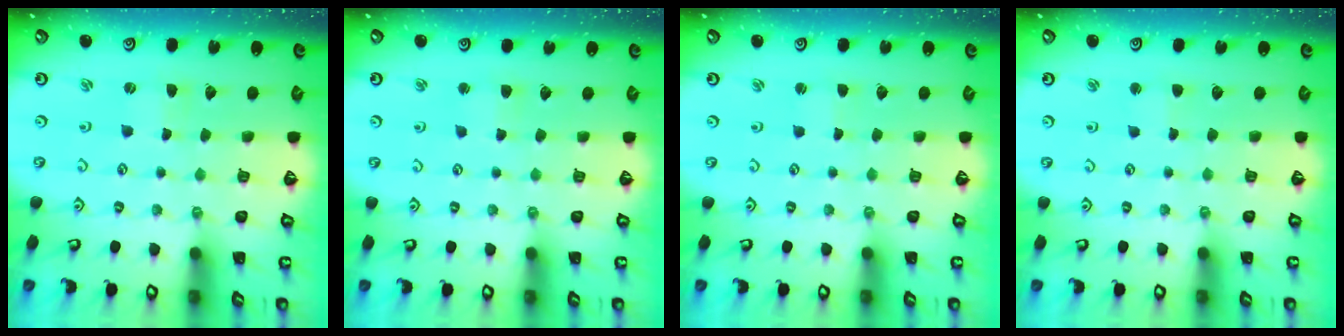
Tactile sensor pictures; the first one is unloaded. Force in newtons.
{"total": 3.4, "press": 3.4, "slide": 0.3}
{"total": 0.0}
{"total": 2.0, "press": 2.0, "slide": 0.3}